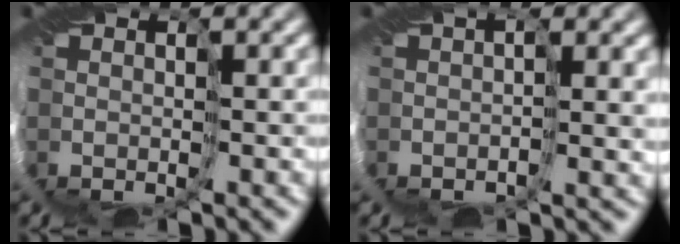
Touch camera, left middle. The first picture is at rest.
{"total": 3.5, "force": [1.2, 1.9, 2.7], "torque": [-0.043, 0.012, 0.019]}